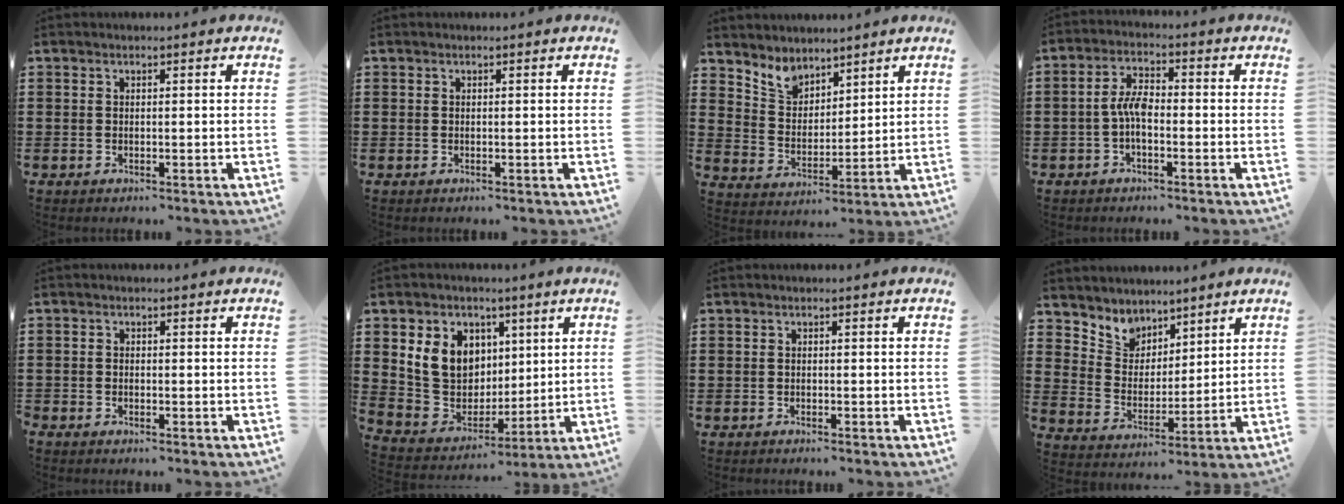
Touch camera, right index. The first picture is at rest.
{"total": 0.0}
{"total": 5.0, "force": [4.3, 2.4, 0.4], "torque": [-0.030, -0.011, 0.080]}
{"total": 4.7, "force": [-1.0, 2.0, 4.1], "torque": [-0.096, -0.001, -0.024]}
{"total": 0.7, "force": [-0.6, 0.3, 0.2], "torque": [-0.004, -0.002, -0.012]}
{"total": 9.5, "force": [3.2, 8.4, 3.3], "torque": [-0.104, -0.006, 0.062]}
{"total": 0.5, "force": [-0.5, -0.1, 0.1], "torque": [-0.002, -0.002, -0.011]}
{"total": 4.8, "force": [4.3, 2.1, 0.7], "torque": [-0.033, -0.009, 0.080]}